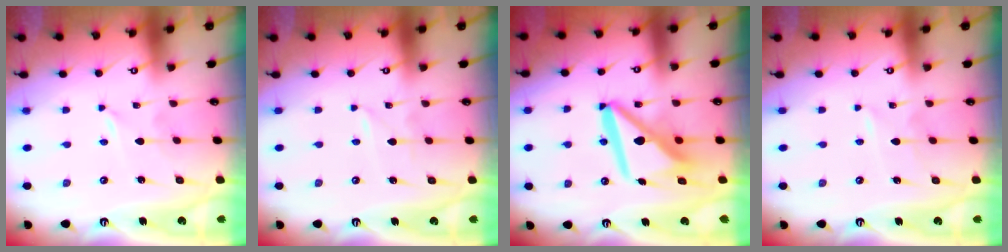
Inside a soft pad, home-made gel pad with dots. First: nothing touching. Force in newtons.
{"total": 0.6, "press": 0.6, "slide": 0.0}
{"total": 14.5, "press": 14.4, "slide": 1.5}
{"total": 2.4, "press": 2.3, "slide": 0.3}